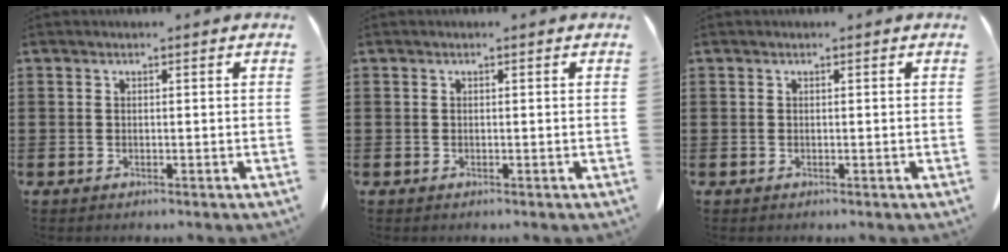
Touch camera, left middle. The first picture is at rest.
{"total": 0.0}
{"total": 0.0}